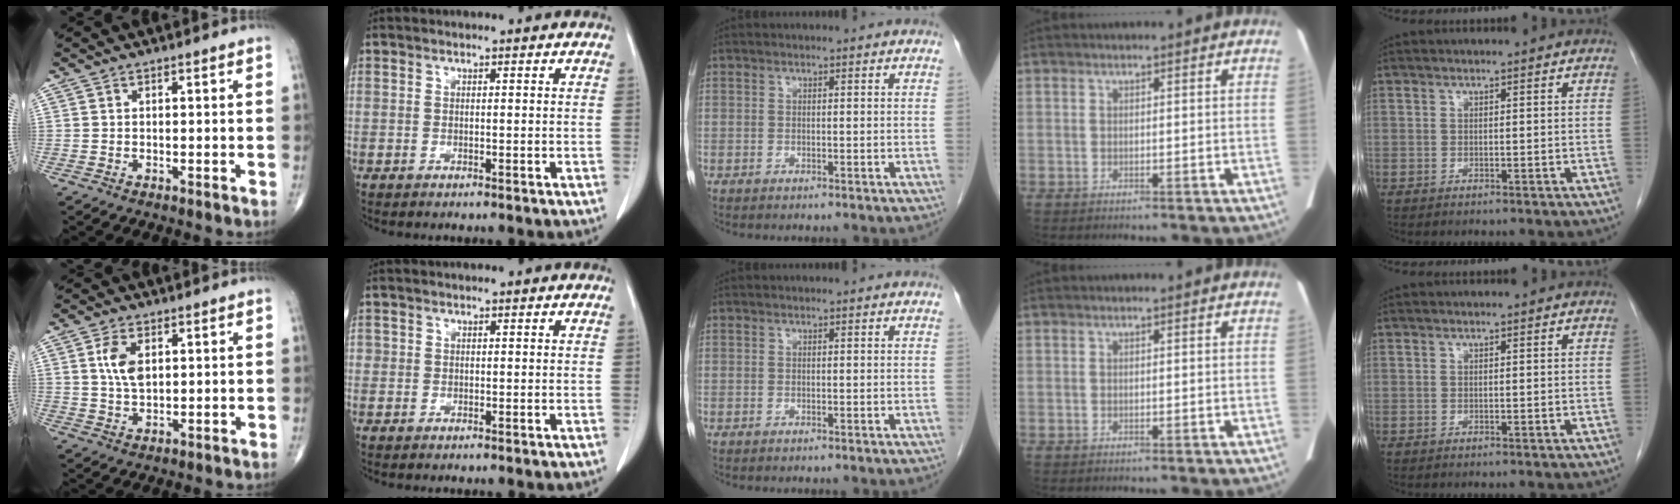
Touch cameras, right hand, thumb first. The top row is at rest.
{"thumb": {"total": 5.9, "force": [1.7, 3.3, 4.6], "torque": [-0.089, -0.007, 0.033]}, "index": {"total": 0.5, "force": [0.0, 0.5, 0.1], "torque": [0.005, 0.003, -0.002]}}